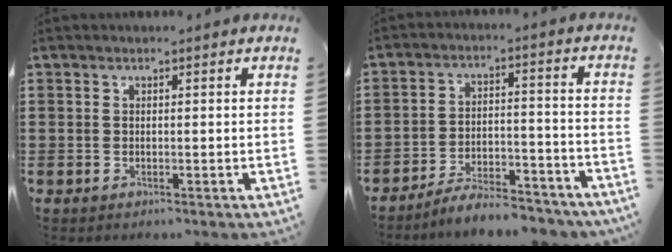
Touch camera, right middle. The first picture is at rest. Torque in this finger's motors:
{"motor_torque": [2.14, 0.00, 0.50, 0.05]}